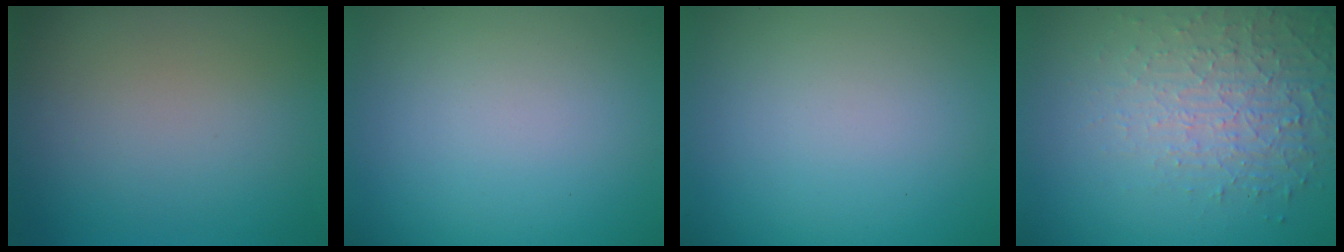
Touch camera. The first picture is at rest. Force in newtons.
{"total": 0.0}
{"total": 0.0}
{"total": 5.2, "press": 3.3, "slide": 3.9}